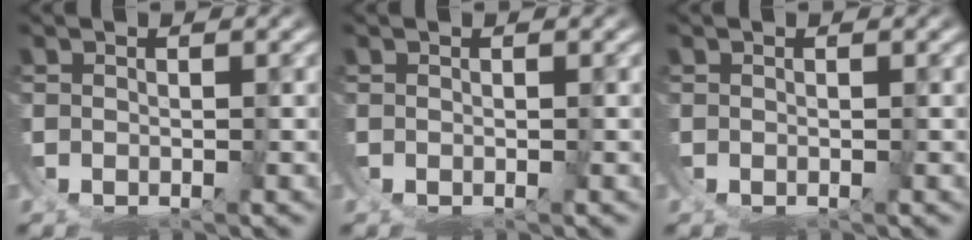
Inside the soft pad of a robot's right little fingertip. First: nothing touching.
{"total": 0.0}
{"total": 0.0}